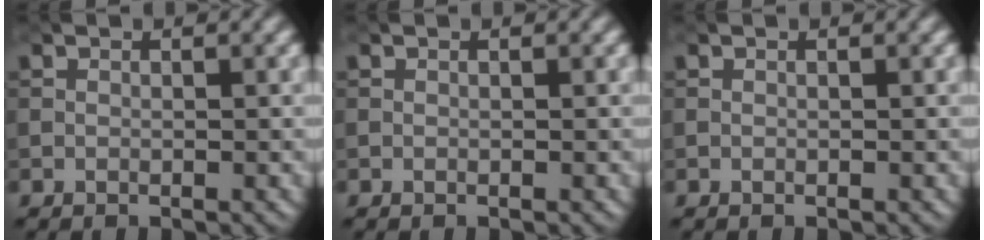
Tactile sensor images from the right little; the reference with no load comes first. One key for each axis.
{"total": 0.0}
{"total": 0.0}